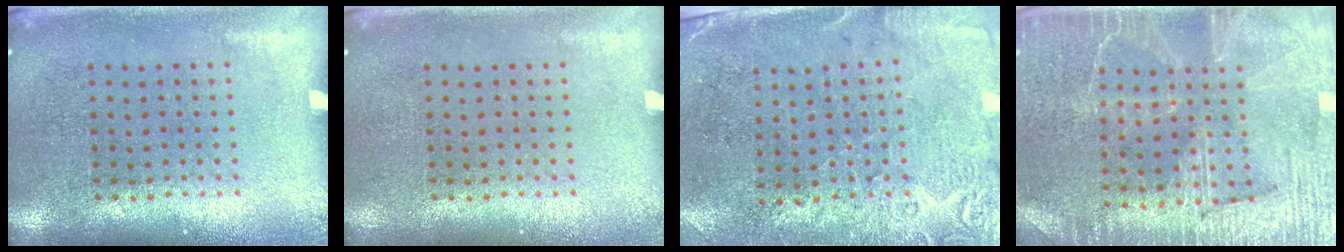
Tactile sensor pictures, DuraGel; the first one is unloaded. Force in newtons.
{"total": 0.0}
{"total": 2.7, "press": 2.4, "slide": 1.4}
{"total": 4.0, "press": 3.6, "slide": 1.6}